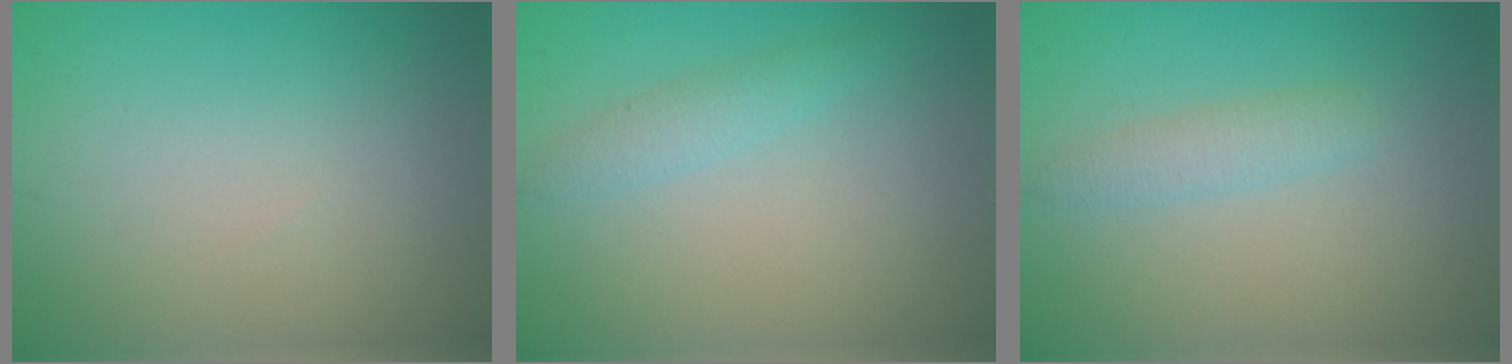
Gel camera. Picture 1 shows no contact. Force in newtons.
{"total": 1.5, "press": 1.5, "slide": 0.1}
{"total": 1.7, "press": 1.7, "slide": 0.1}